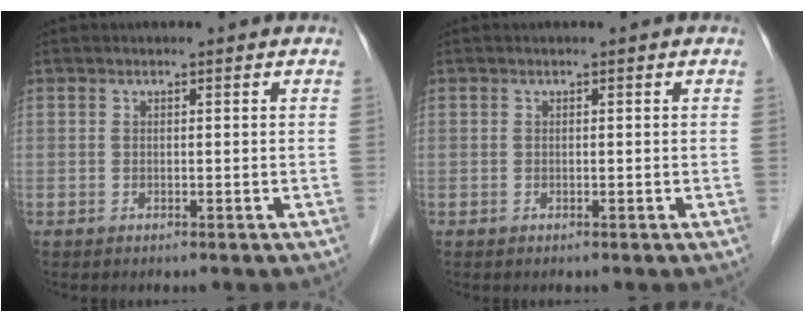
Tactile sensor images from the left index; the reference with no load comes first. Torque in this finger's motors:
{"motor_torque": [-0.01, 0.01, 0.00, 0.00]}